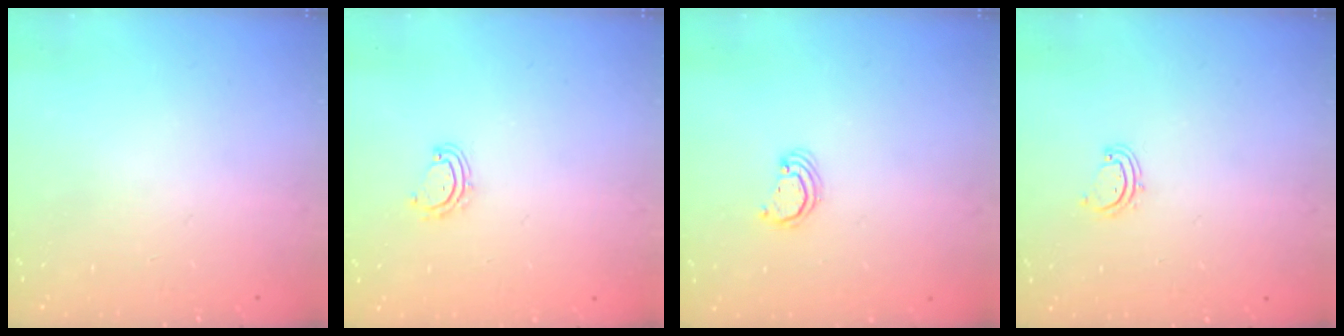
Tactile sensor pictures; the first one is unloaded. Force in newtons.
{"total": 3.2, "press": 3.1, "slide": 0.2}
{"total": 2.2, "press": 2.2, "slide": 0.2}
{"total": 2.9, "press": 2.9, "slide": 0.3}